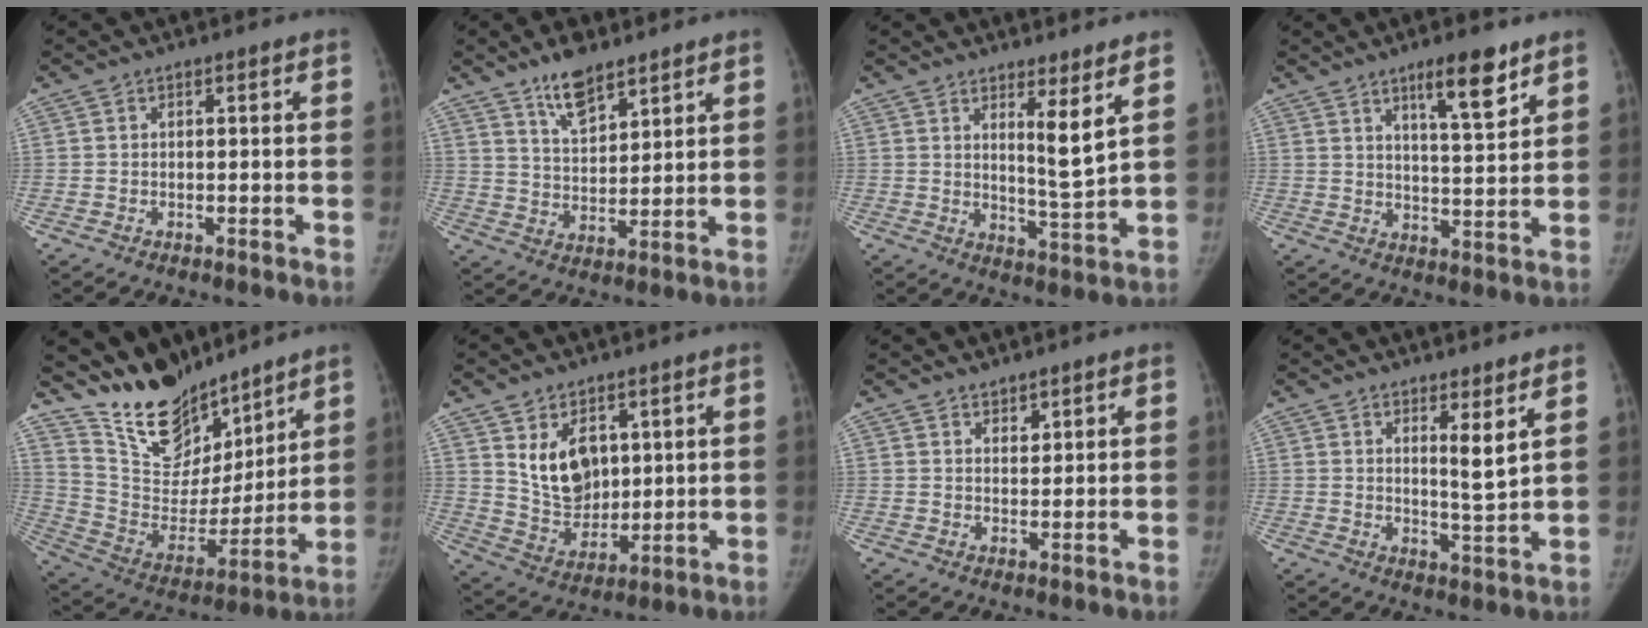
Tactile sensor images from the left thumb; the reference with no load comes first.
{"total": 8.6, "force": [6.4, 3.4, 4.7], "torque": [-0.062, -0.042, 0.117]}
{"total": 6.3, "force": [3.5, 0.0, 5.2], "torque": [-0.084, -0.043, 0.059]}
{"total": 9.3, "force": [6.0, 1.9, 6.8], "torque": [-0.095, -0.041, 0.097]}
{"total": 19.5, "force": [16.5, 8.1, 6.6], "torque": [-0.066, -0.100, 0.300]}
{"total": 10.6, "force": [4.0, 7.4, 6.6], "torque": [-0.080, -0.033, 0.090]}
{"total": 2.3, "force": [2.0, 1.2, 0.6], "torque": [0.007, -0.014, 0.031]}
{"total": 5.0, "force": [2.9, 0.2, 4.1], "torque": [-0.066, -0.034, 0.048]}